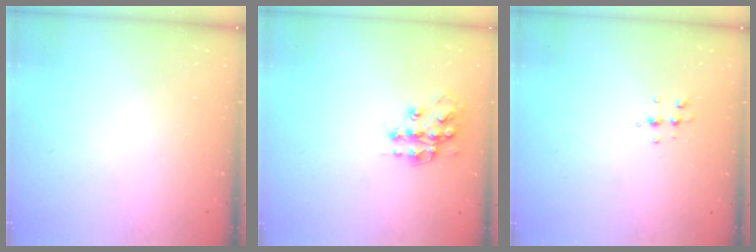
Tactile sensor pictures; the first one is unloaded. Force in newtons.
{"total": 13.8, "press": 13.7, "slide": 0.8}
{"total": 4.7, "press": 4.6, "slide": 1.0}